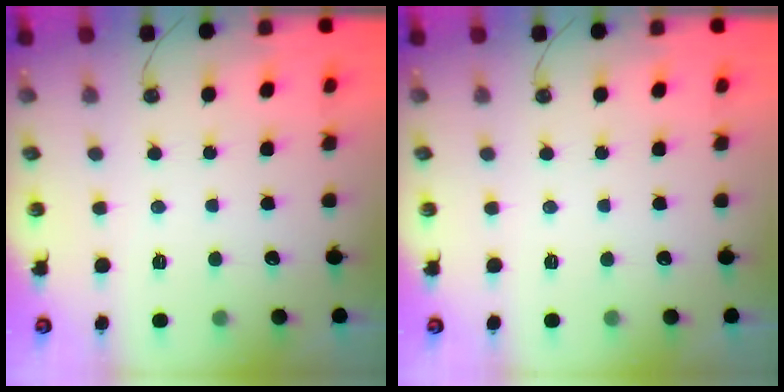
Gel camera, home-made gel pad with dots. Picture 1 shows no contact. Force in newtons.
{"total": 1.5, "press": 0.5, "slide": 1.4}